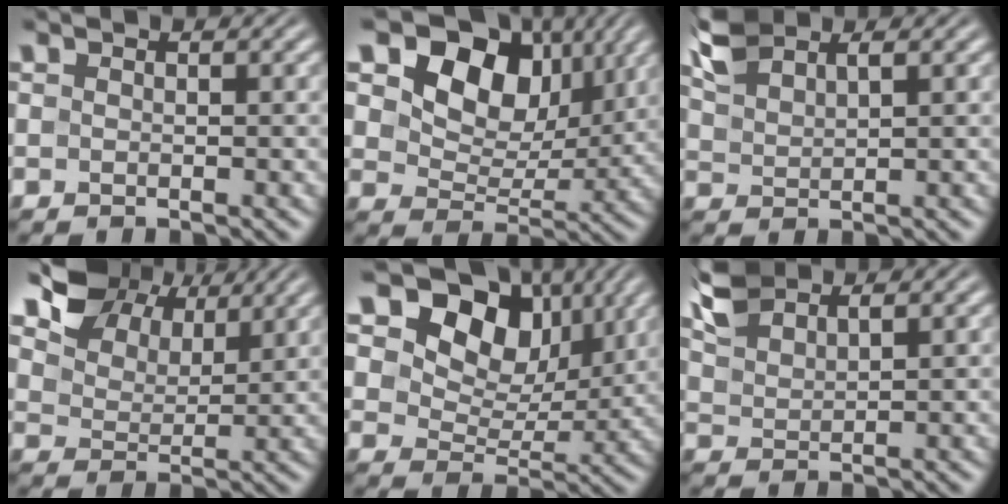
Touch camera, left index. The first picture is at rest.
{"total": 11.8, "force": [5.9, 7.7, 6.7], "torque": [-0.122, 0.019, 0.090]}
{"total": 3.3, "force": [2.7, 0.9, 1.6], "torque": [-0.046, 0.010, 0.059]}
{"total": 7.3, "force": [5.5, 3.8, 3.0], "torque": [-0.071, 0.012, 0.096]}
{"total": 14.3, "force": [8.1, 8.9, 7.7], "torque": [-0.153, 0.030, 0.135]}
{"total": 3.6, "force": [3.0, 1.1, 1.5], "torque": [-0.044, 0.011, 0.066]}